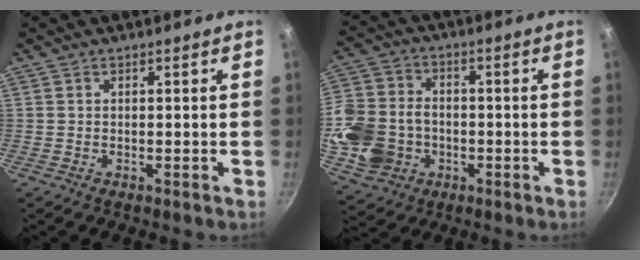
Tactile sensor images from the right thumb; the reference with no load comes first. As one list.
[{"total": 16.0, "force": [-3.0, 13.1, 8.6], "torque": [-0.166, 0.026, -0.052]}]